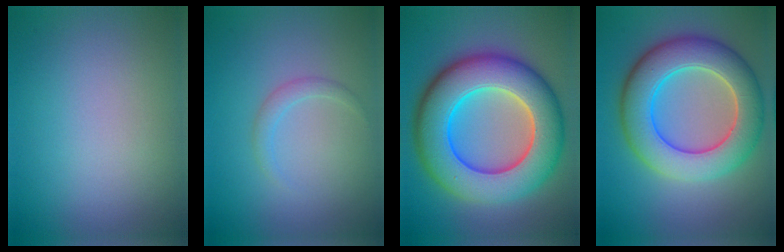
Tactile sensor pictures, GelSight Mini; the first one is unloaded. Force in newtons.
{"total": 1.2, "press": 1.1, "slide": 0.1}
{"total": 12.7, "press": 12.7, "slide": 0.4}
{"total": 9.0, "press": 9.0, "slide": 0.5}